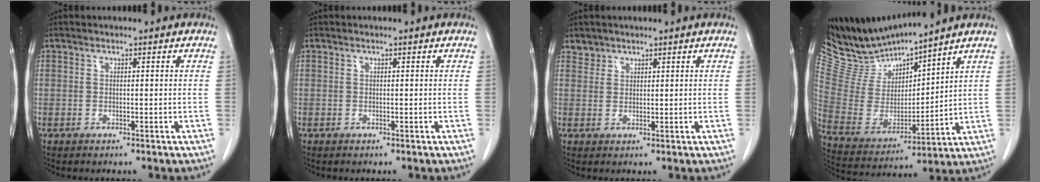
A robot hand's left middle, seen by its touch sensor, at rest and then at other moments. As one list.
[{"total": 0.0}, {"total": 1.5, "force": [1.3, 0.8, -0.3], "torque": [0.014, 0.006, 0.019]}, {"total": 11.4, "force": [11.3, 0.5, 1.8], "torque": [-0.059, -0.006, 0.243]}]